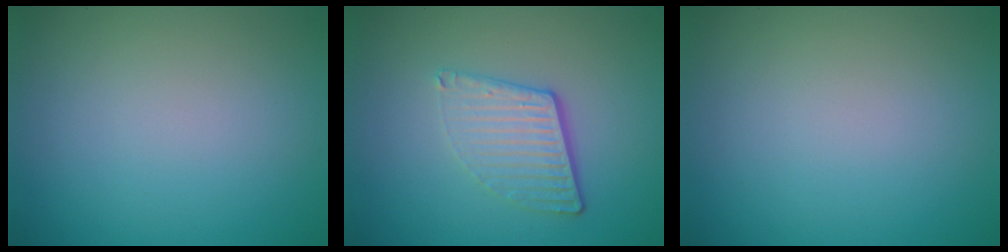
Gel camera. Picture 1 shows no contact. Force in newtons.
{"total": 4.1, "press": 2.7, "slide": 3.1}
{"total": 0.0}